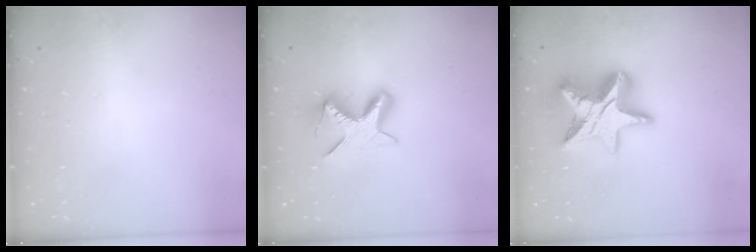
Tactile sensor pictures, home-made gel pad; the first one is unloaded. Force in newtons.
{"total": 10.2, "press": 10.2, "slide": 0.4}
{"total": 16.8, "press": 16.8, "slide": 1.4}